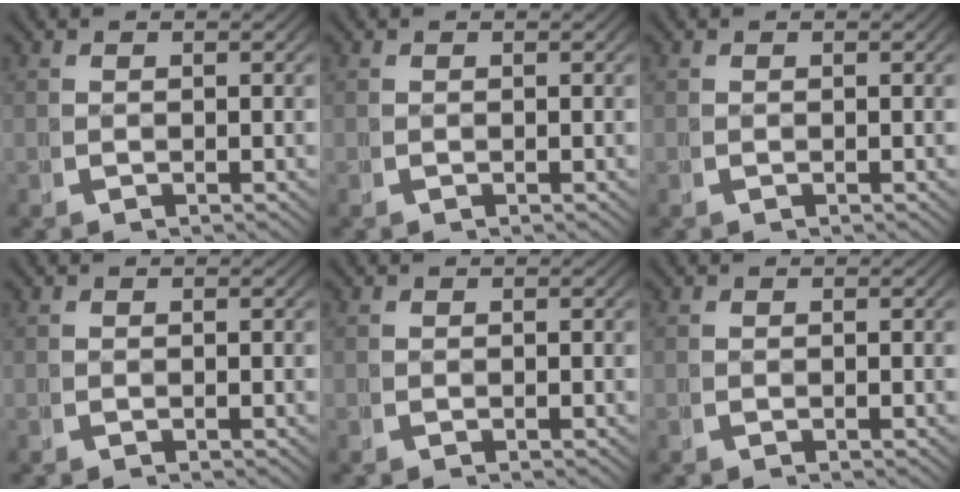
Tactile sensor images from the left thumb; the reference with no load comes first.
{"total": 0.0}
{"total": 0.0}
{"total": 0.0}
{"total": 0.0}
{"total": 0.0}